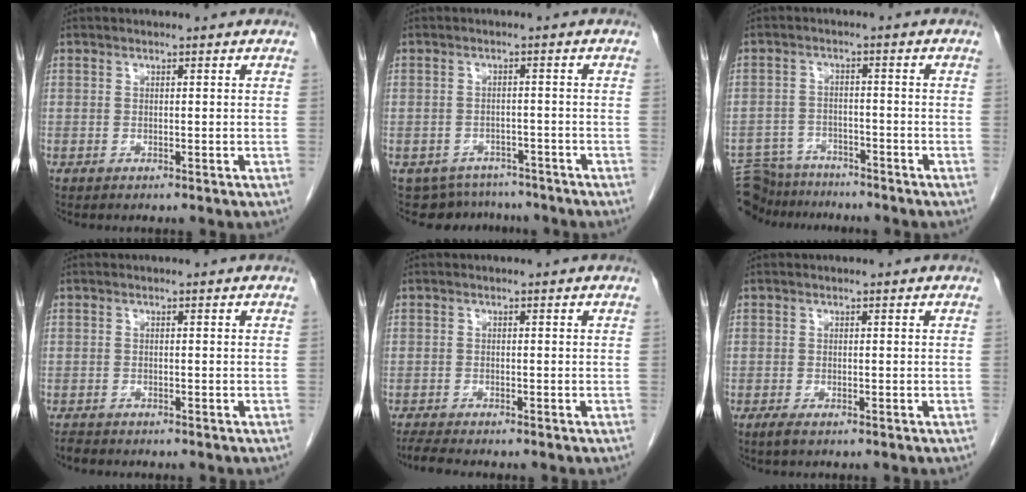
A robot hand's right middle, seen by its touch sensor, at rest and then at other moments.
{"total": 6.8, "force": [-6.0, 3.1, -0.2], "torque": [0.007, 0.015, -0.073]}
{"total": 11.8, "force": [-11.0, 3.7, 2.1], "torque": [-0.044, 0.006, -0.169]}
{"total": 1.1, "force": [-1.0, 0.2, 0.2], "torque": [-0.009, -0.003, -0.018]}
{"total": 2.8, "force": [-2.5, -0.1, 1.3], "torque": [-0.027, -0.010, -0.045]}
{"total": 1.2, "force": [-0.8, 0.3, 0.9], "torque": [-0.024, -0.004, -0.012]}